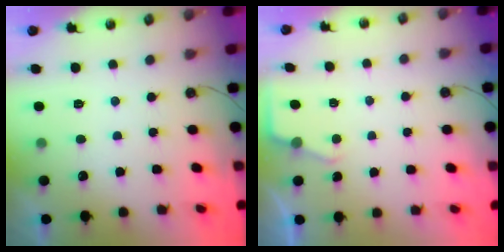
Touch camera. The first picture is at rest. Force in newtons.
{"total": 3.0, "press": 2.9, "slide": 0.5}